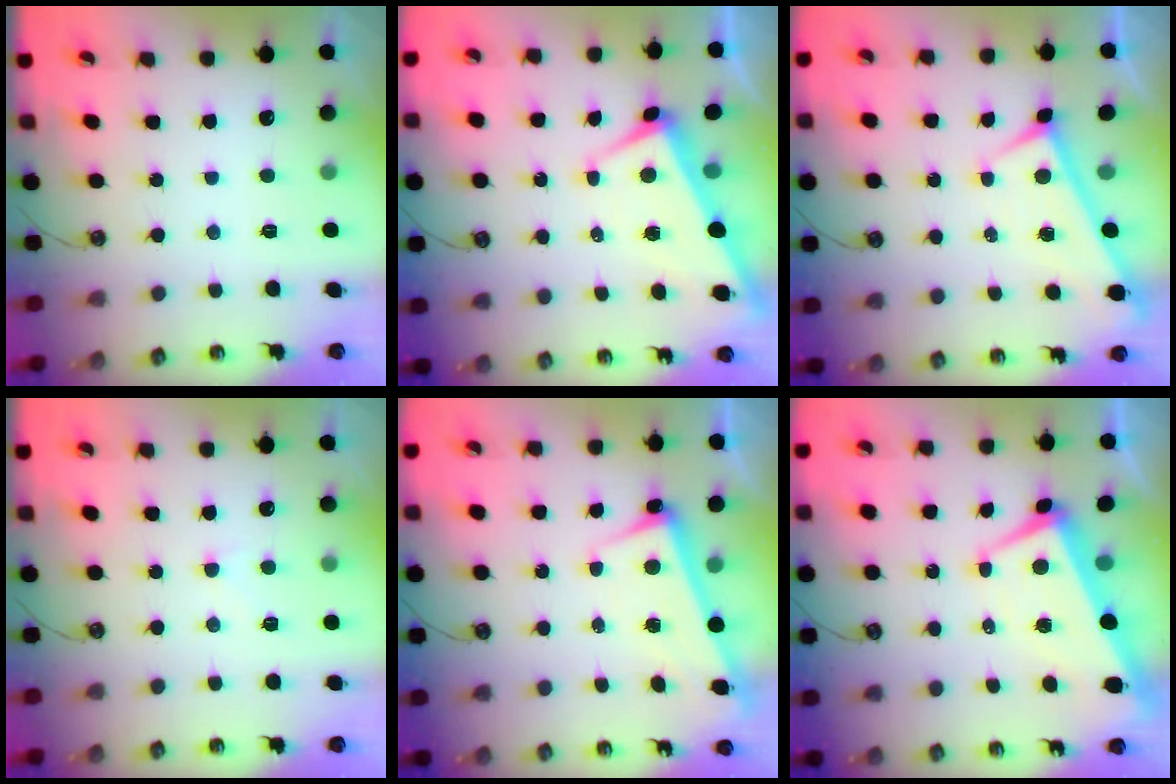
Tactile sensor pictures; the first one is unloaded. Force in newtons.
{"total": 2.5, "press": 2.4, "slide": 0.7}
{"total": 0.0}
{"total": 1.3, "press": 1.2, "slide": 0.5}
{"total": 2.6, "press": 2.4, "slide": 1.0}
{"total": 1.9, "press": 1.5, "slide": 1.2}